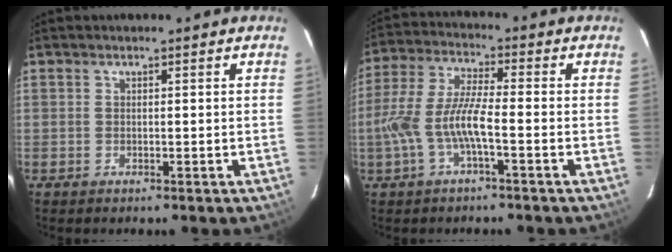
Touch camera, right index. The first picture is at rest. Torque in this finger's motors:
{"motor_torque": [1.08, -0.75, 0.80, 0.21]}